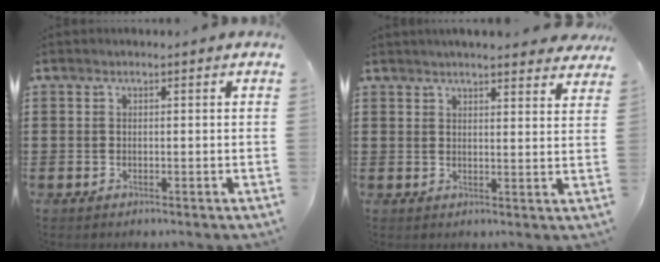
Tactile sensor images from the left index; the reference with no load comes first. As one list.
[{"total": 3.7, "force": [3.6, -0.1, 0.9], "torque": [-0.028, -0.009, 0.065]}]